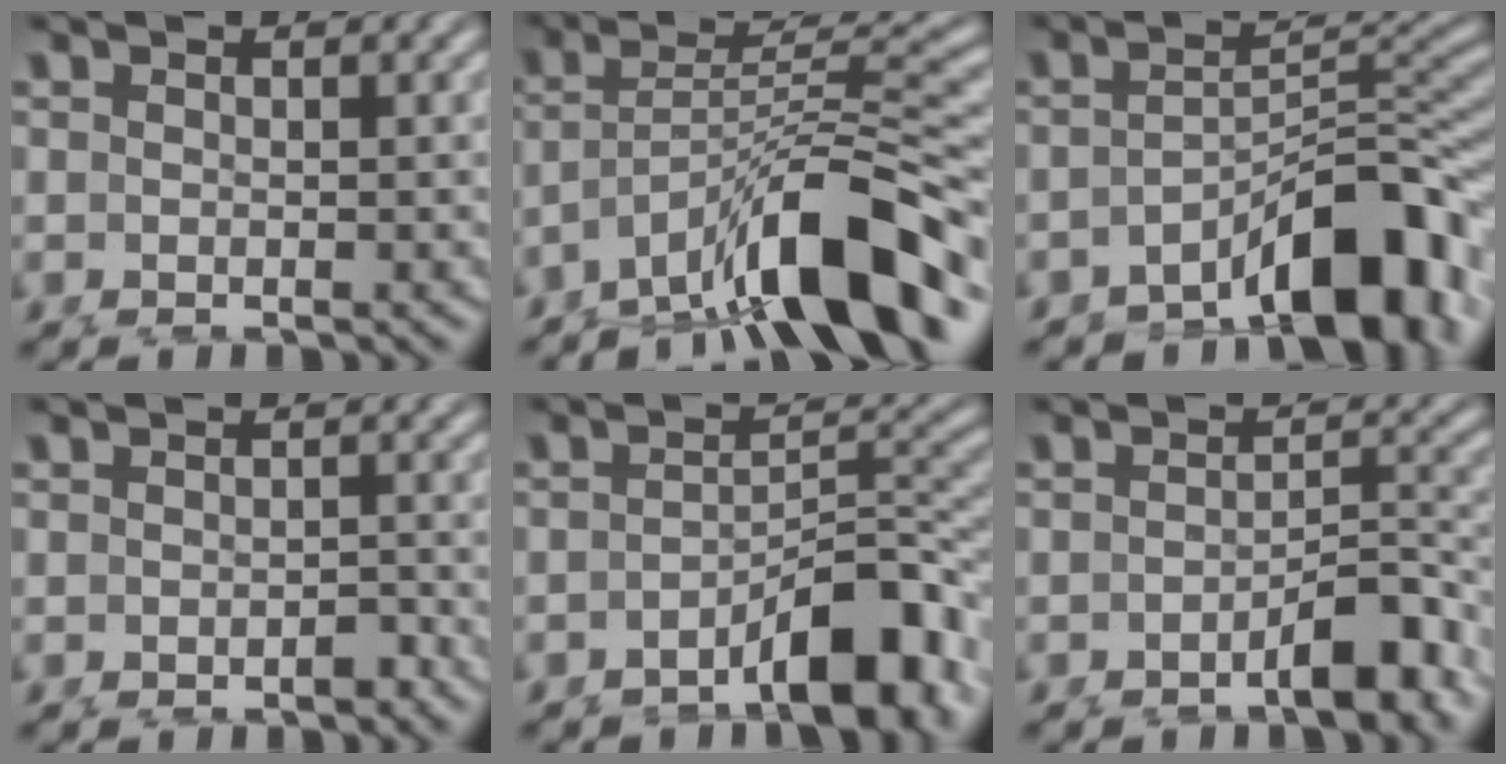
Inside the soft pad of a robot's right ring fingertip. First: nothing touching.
{"total": 9.1, "force": [-4.8, 2.6, 7.3], "torque": [-0.112, -0.016, -0.064]}
{"total": 8.0, "force": [-4.9, 2.4, 5.8], "torque": [-0.075, -0.019, -0.066]}
{"total": 0.9, "force": [-0.9, 0.0, 0.2], "torque": [-0.004, -0.006, -0.013]}
{"total": 6.3, "force": [-3.9, 1.8, 4.6], "torque": [-0.045, -0.003, -0.061]}
{"total": 3.6, "force": [-2.5, 0.5, 2.5], "torque": [-0.025, 0.000, -0.042]}